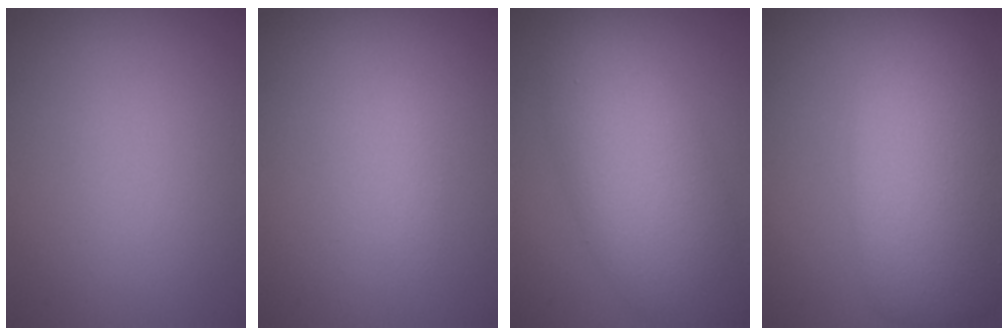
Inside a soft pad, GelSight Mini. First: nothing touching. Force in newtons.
{"total": 0.6, "press": 0.6, "slide": 0.0}
{"total": 7.8, "press": 7.8, "slide": 0.5}
{"total": 9.4, "press": 9.4, "slide": 0.5}